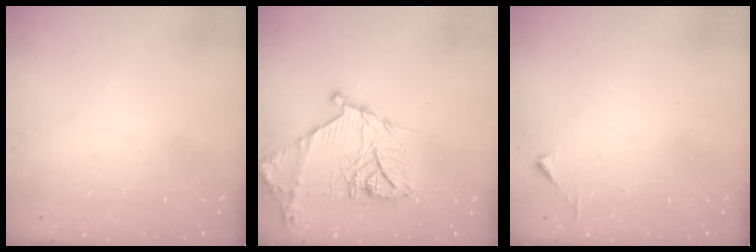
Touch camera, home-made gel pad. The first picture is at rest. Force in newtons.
{"total": 18.7, "press": 18.6, "slide": 1.4}
{"total": 3.3, "press": 3.2, "slide": 0.4}